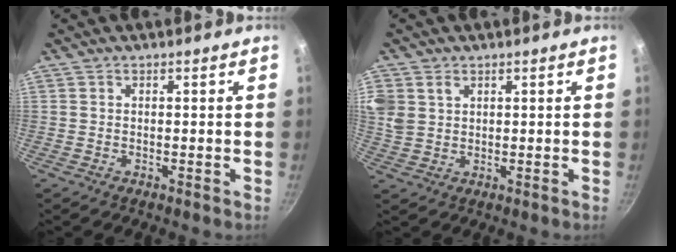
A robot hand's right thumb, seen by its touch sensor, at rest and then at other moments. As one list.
[{"total": 9.4, "force": [3.5, 7.2, 4.9], "torque": [-0.118, 0.018, 0.078]}]